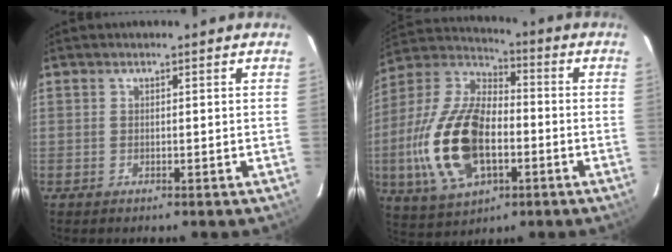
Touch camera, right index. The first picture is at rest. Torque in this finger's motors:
{"motor_torque": [2.14, 0.00, 1.05, 0.21]}